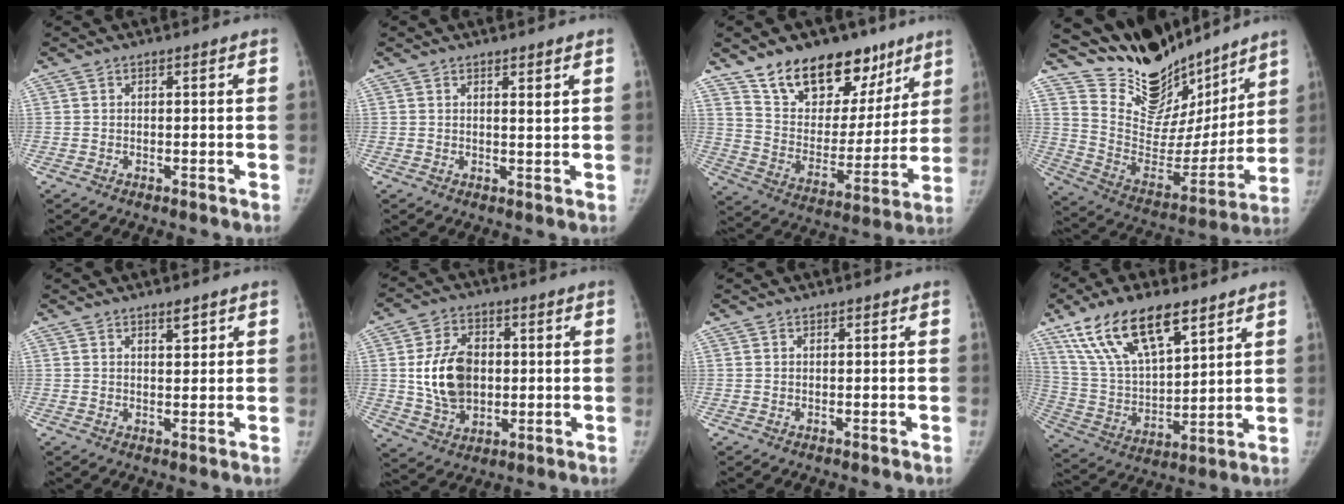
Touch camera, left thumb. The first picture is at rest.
{"total": 1.8, "force": [1.1, 0.2, 1.4], "torque": [-0.021, -0.010, 0.018]}
{"total": 22.4, "force": [15.0, 12.5, 10.9], "torque": [-0.117, -0.068, 0.246]}
{"total": 22.8, "force": [19.5, 8.8, 8.1], "torque": [-0.085, -0.117, 0.321]}
{"total": 2.5, "force": [1.7, 1.0, 1.5], "torque": [-0.013, -0.011, 0.027]}
{"total": 12.6, "force": [0.9, 9.1, 8.7], "torque": [-0.128, -0.003, 0.023]}
{"total": 0.0}
{"total": 19.3, "force": [11.9, 7.9, 12.9], "torque": [-0.211, -0.041, 0.231]}